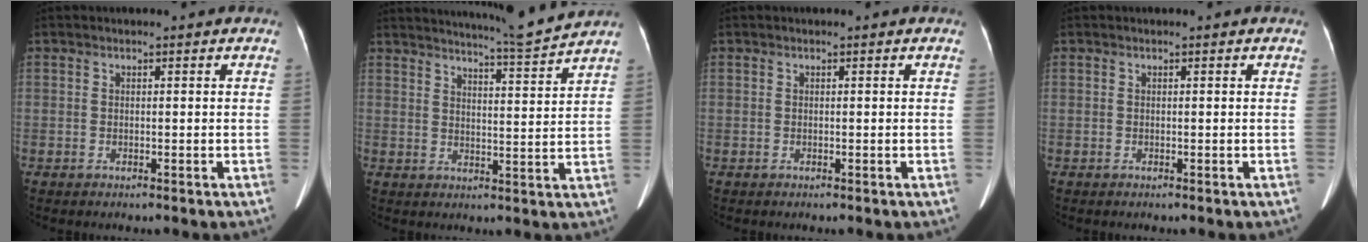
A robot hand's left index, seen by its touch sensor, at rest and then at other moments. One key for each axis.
{"total": 9.9, "fx": 9.3, "fy": -2.0, "fz": 2.6, "tx": -0.051, "ty": -0.028, "tz": 0.134}
{"total": 0.0}
{"total": 0.0}